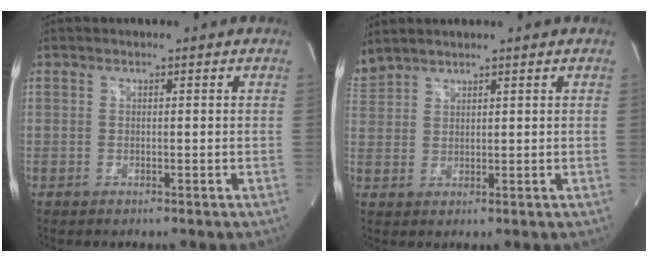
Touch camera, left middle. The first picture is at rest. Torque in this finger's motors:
{"motor_torque": [0.50, -1.25, 0.28, 0.13]}